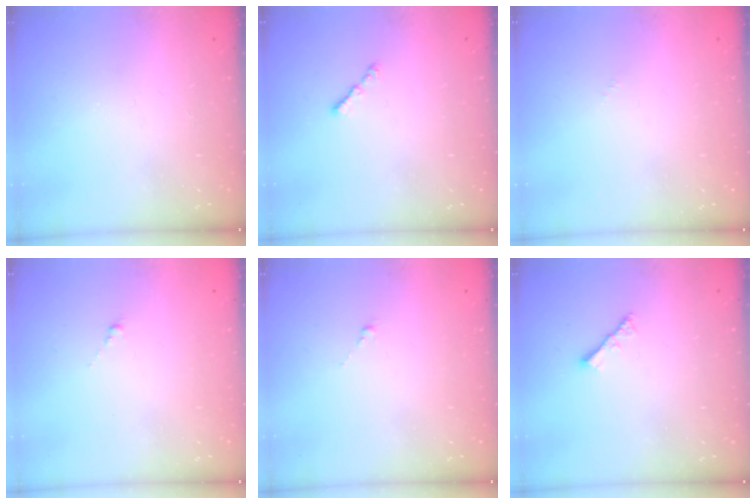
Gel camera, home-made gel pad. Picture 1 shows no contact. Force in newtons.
{"total": 1.6, "press": 1.5, "slide": 0.5}
{"total": 0.0}
{"total": 0.0}
{"total": 0.0}
{"total": 2.8, "press": 2.8, "slide": 0.6}